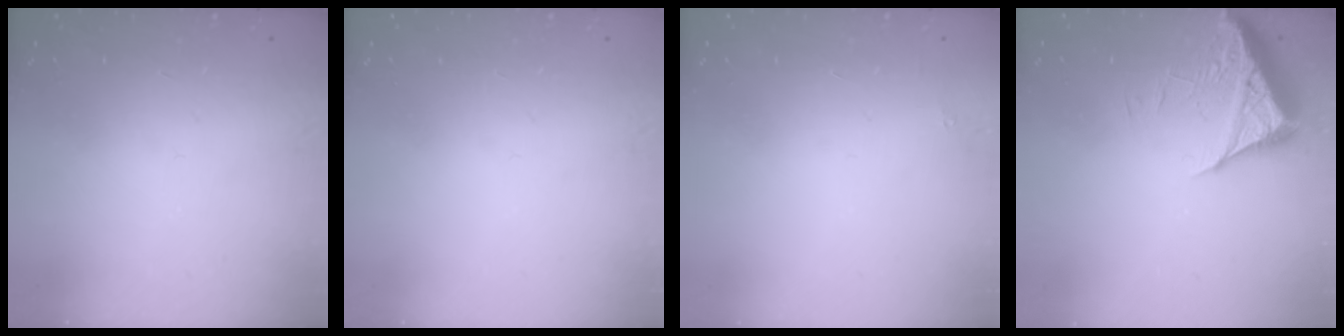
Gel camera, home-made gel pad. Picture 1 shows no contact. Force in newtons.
{"total": 0.0}
{"total": 1.8, "press": 1.7, "slide": 0.1}
{"total": 6.1, "press": 6.1, "slide": 0.7}